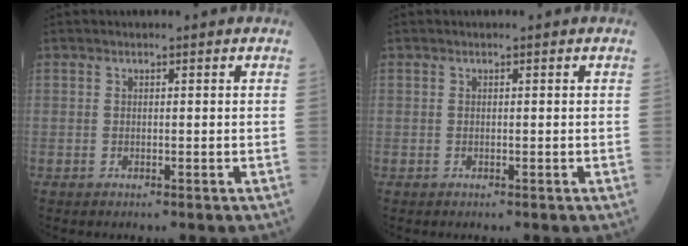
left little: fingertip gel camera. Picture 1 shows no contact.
{"total": 0.0}